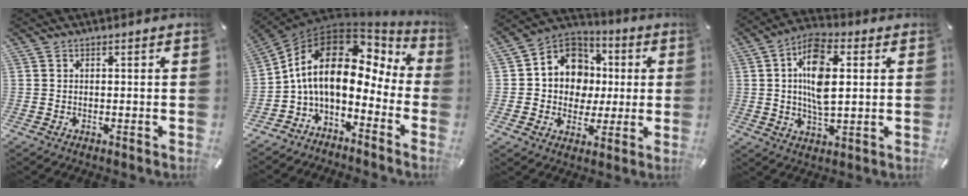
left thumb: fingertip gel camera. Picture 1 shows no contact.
{"total": 15.5, "force": [2.1, 9.0, 12.4], "torque": [-0.236, -0.021, 0.033]}
{"total": 11.5, "force": [1.1, 10.9, 3.6], "torque": [-0.071, -0.008, 0.025]}
{"total": 11.7, "force": [2.3, 5.8, 9.9], "torque": [-0.193, 0.003, 0.037]}